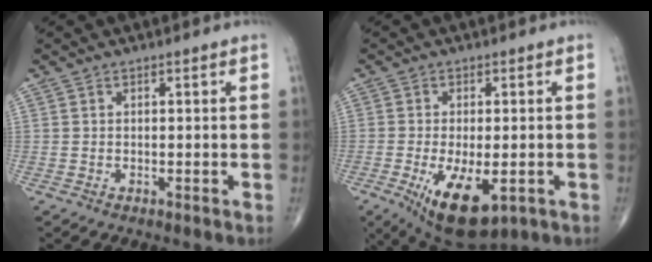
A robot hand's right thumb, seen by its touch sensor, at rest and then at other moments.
{"total": 12.1, "force": [-4.3, 5.4, 9.9], "torque": [-0.162, -0.015, -0.055]}